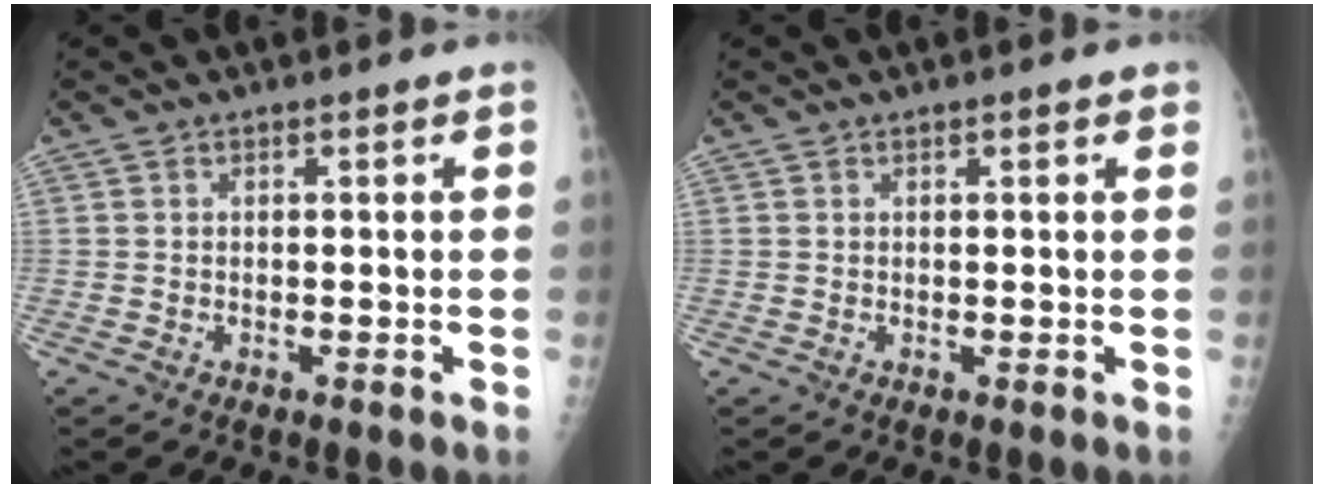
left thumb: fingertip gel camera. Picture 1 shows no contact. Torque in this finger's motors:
{"motor_torque": [-0.24, -0.08, -0.52, 0.01, 0.04]}